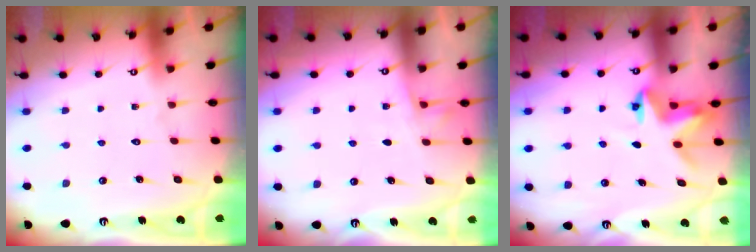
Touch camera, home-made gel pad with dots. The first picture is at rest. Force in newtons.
{"total": 3.8, "press": 3.7, "slide": 0.5}
{"total": 3.9, "press": 3.8, "slide": 0.5}